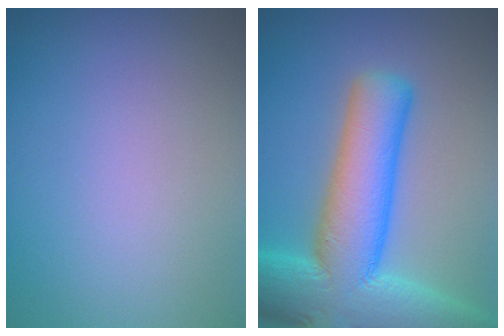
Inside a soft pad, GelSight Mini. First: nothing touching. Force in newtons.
{"total": 13.4, "press": 13.4, "slide": 0.7}